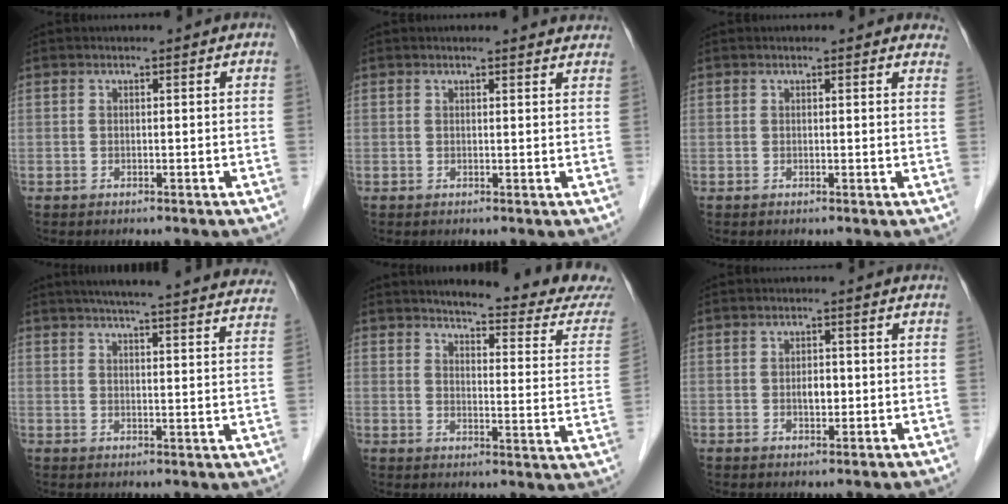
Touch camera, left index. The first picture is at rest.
{"total": 3.4, "force": [3.2, 0.3, 1.0], "torque": [-0.016, 0.007, 0.026]}
{"total": 3.7, "force": [3.3, 1.1, 1.3], "torque": [0.002, -0.002, 0.017]}
{"total": 27.5, "force": [25.0, 2.2, 11.3], "torque": [-0.162, -0.033, 0.292]}
{"total": 18.0, "force": [16.8, 0.8, 6.4], "torque": [-0.075, -0.083, 0.182]}
{"total": 2.1, "force": [-0.3, 1.1, 1.7], "torque": [-0.029, 0.002, -0.003]}